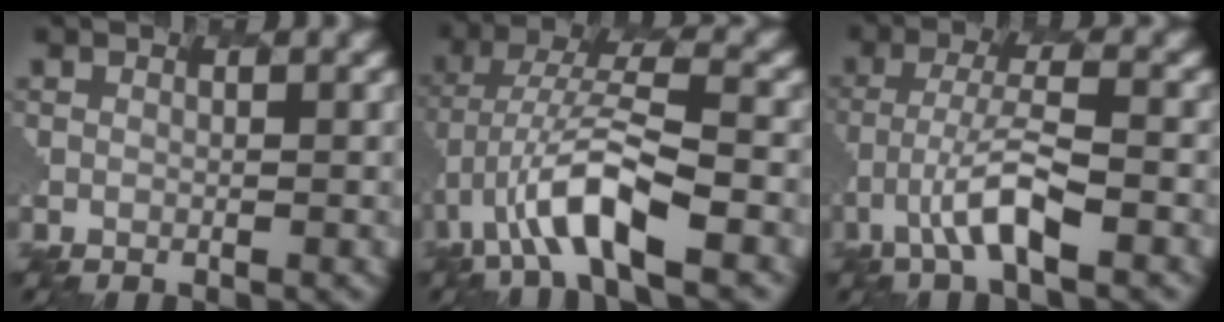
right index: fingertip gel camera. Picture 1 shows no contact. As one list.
[{"total": 7.1, "force": [-3.2, 1.8, 6.2], "torque": [-0.136, 0.016, -0.065]}, {"total": 4.5, "force": [-2.2, 0.6, 3.9], "torque": [-0.087, 0.011, -0.048]}]